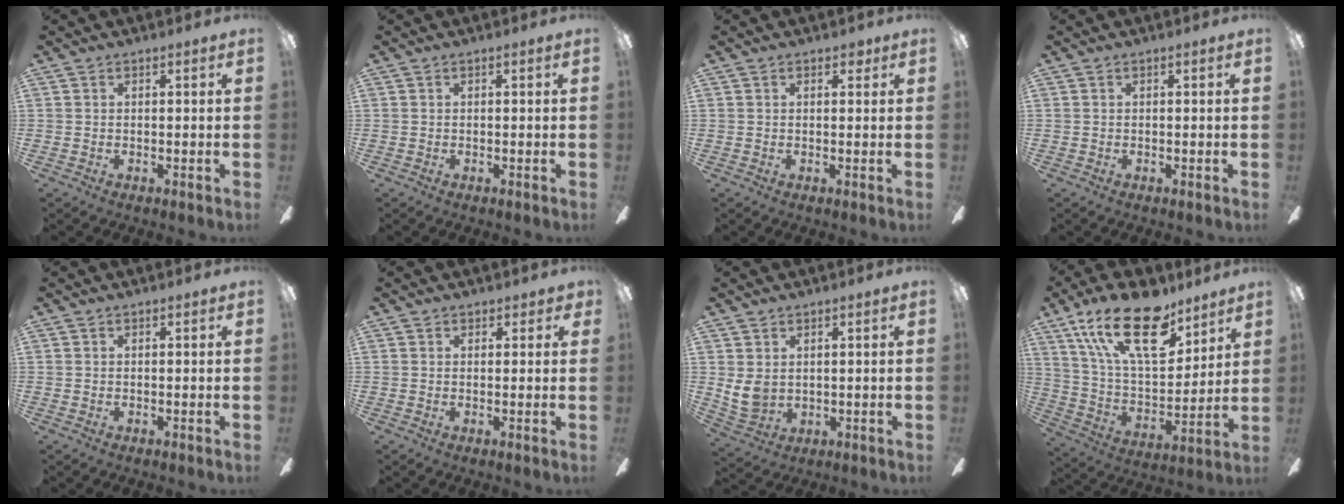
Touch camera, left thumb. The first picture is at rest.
{"total": 0.0}
{"total": 2.0, "force": [1.1, 1.1, 1.2], "torque": [-0.001, -0.007, 0.015]}
{"total": 0.0}
{"total": 0.0}
{"total": 1.6, "force": [1.1, 1.2, 0.5], "torque": [-0.001, -0.001, 0.020]}
{"total": 5.8, "force": [2.3, 4.3, 3.1], "torque": [-0.075, -0.013, 0.045]}
{"total": 24.1, "force": [14.8, 10.7, 15.7], "torque": [-0.297, -0.074, 0.257]}